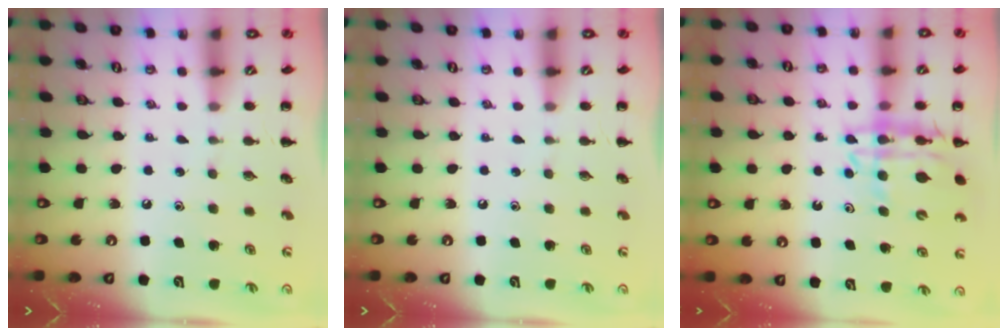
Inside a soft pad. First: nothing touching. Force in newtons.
{"total": 0.0}
{"total": 13.2, "press": 12.7, "slide": 3.4}